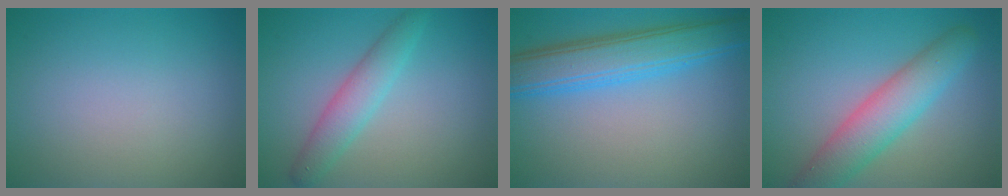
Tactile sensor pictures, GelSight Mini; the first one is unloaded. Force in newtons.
{"total": 3.0, "press": 3.0, "slide": 0.1}
{"total": 6.1, "press": 6.1, "slide": 0.2}
{"total": 5.5, "press": 5.5, "slide": 0.4}